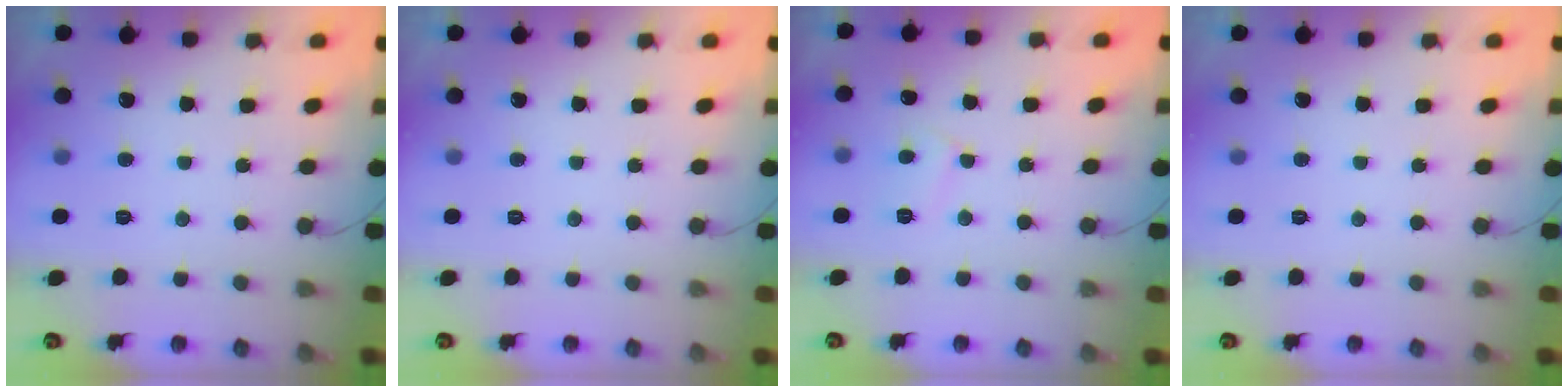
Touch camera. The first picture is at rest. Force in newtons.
{"total": 0.0}
{"total": 5.4, "press": 5.4, "slide": 0.5}
{"total": 0.0}